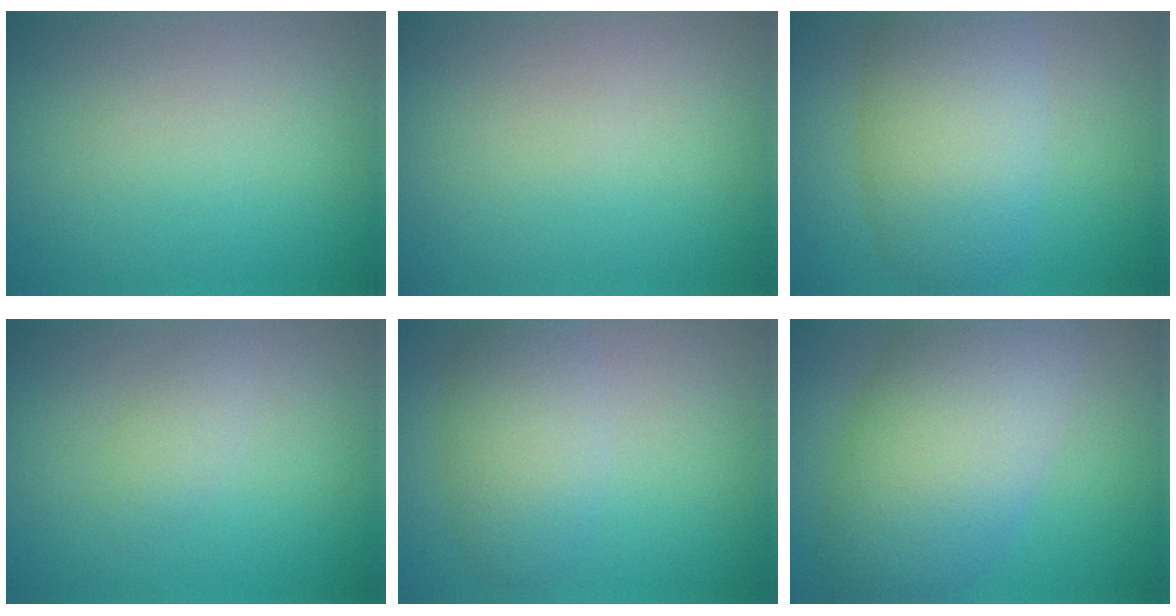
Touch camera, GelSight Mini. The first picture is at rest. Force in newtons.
{"total": 0.0}
{"total": 7.4, "press": 7.4, "slide": 0.4}
{"total": 1.4, "press": 1.4, "slide": 0.0}
{"total": 4.2, "press": 4.2, "slide": 0.4}
{"total": 10.5, "press": 10.5, "slide": 0.5}